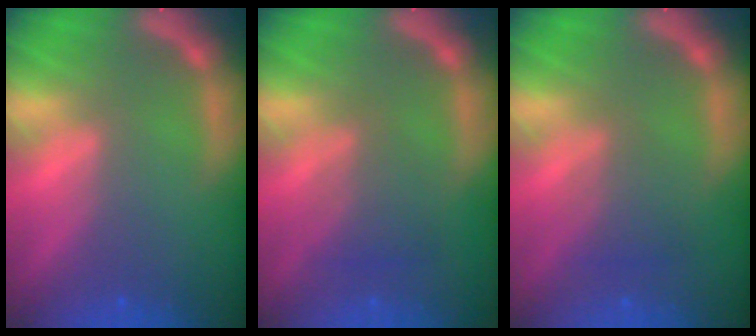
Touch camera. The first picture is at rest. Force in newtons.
{"total": 3.0}
{"total": 2.5}